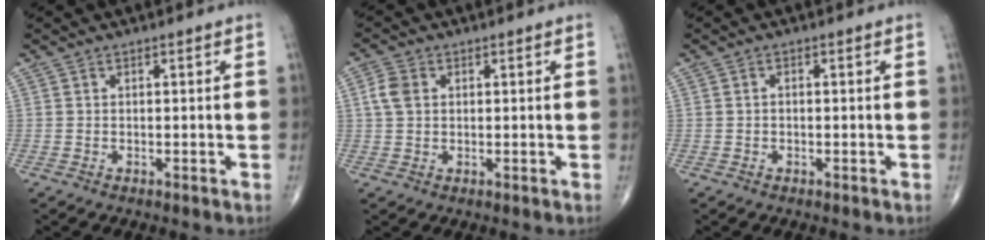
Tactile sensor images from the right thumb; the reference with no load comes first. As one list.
[{"total": 3.9, "force": [0.8, 2.8, 2.5], "torque": [-0.055, 0.006, 0.013]}, {"total": 0.5, "force": [-0.2, 0.4, 0.4], "torque": [-0.005, 0.001, -0.005]}]